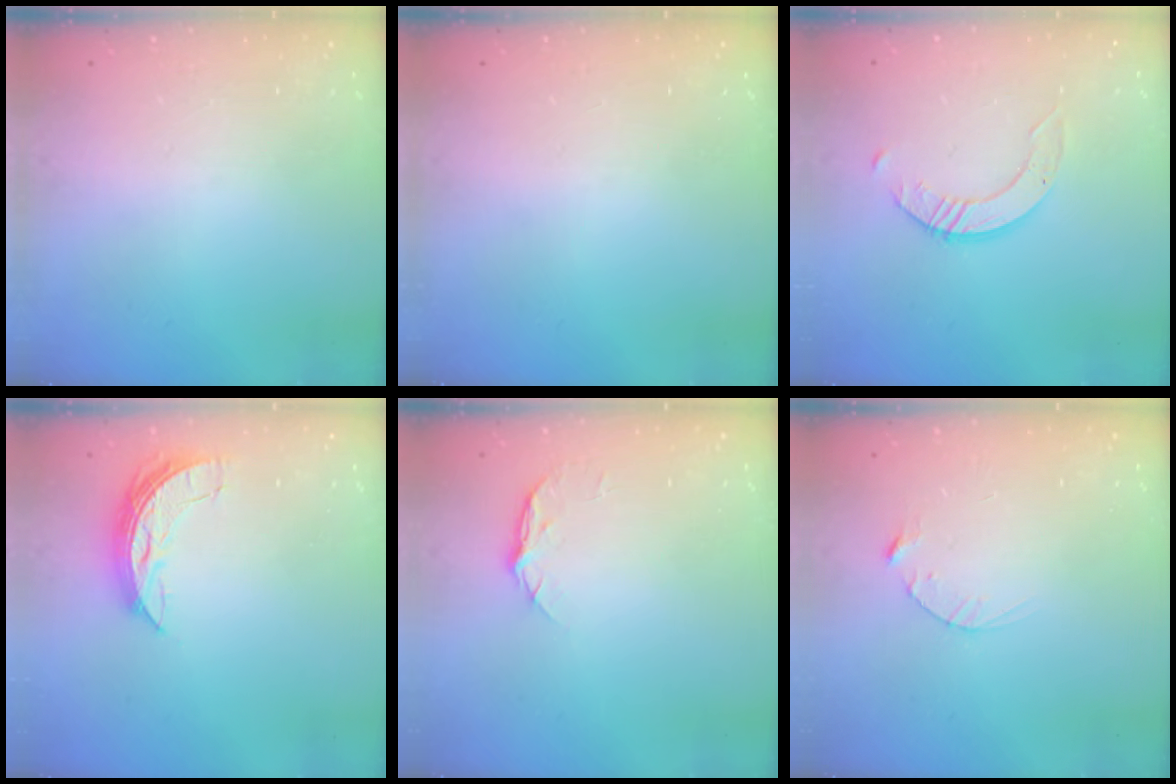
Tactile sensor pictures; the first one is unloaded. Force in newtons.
{"total": 0.0}
{"total": 4.0, "press": 4.0, "slide": 0.1}
{"total": 7.6, "press": 7.5, "slide": 1.1}
{"total": 5.2, "press": 5.2, "slide": 0.7}
{"total": 2.5, "press": 2.5, "slide": 0.4}